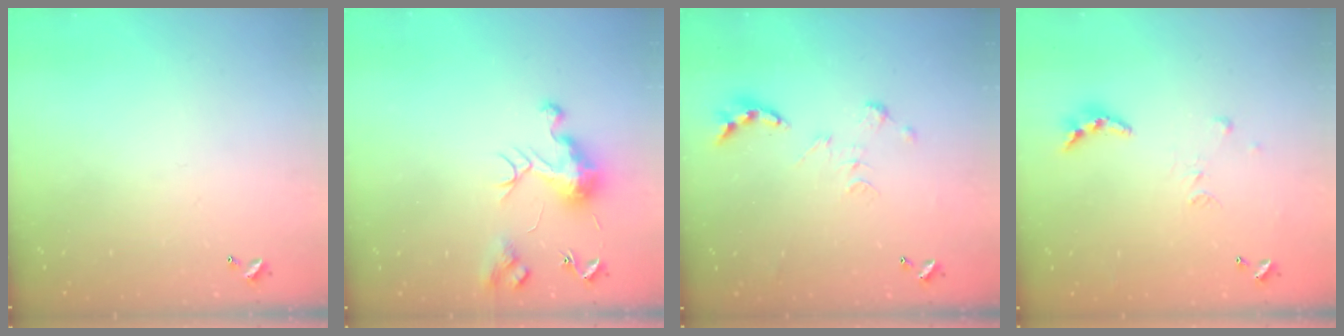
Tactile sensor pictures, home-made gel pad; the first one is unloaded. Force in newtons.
{"total": 9.6, "press": 9.5, "slide": 0.9}
{"total": 0.0}
{"total": 8.1, "press": 8.1, "slide": 0.7}